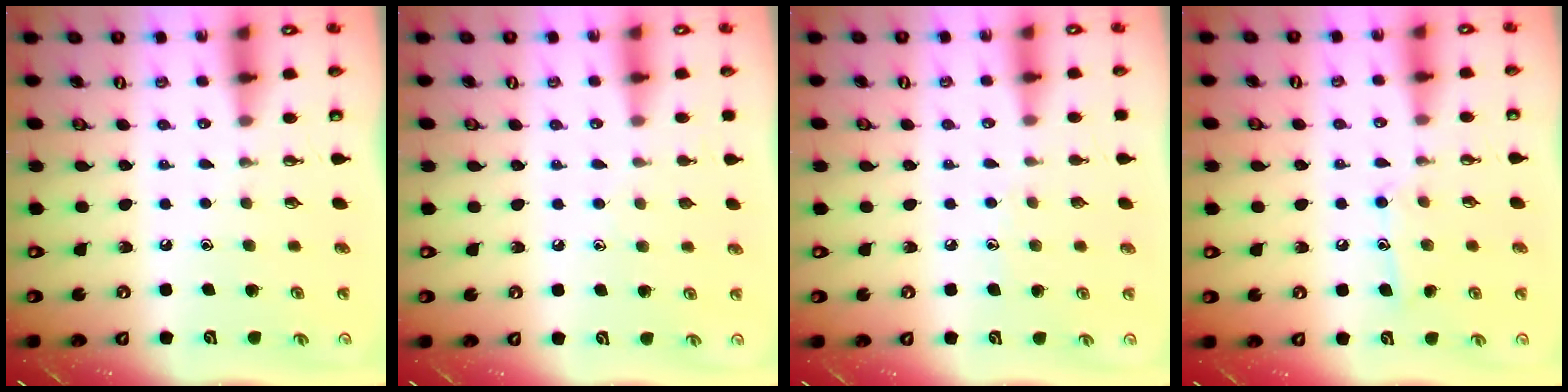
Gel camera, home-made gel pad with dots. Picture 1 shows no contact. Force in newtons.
{"total": 3.8, "press": 3.8, "slide": 0.3}
{"total": 3.9, "press": 3.8, "slide": 0.4}
{"total": 9.1, "press": 9.1, "slide": 0.6}